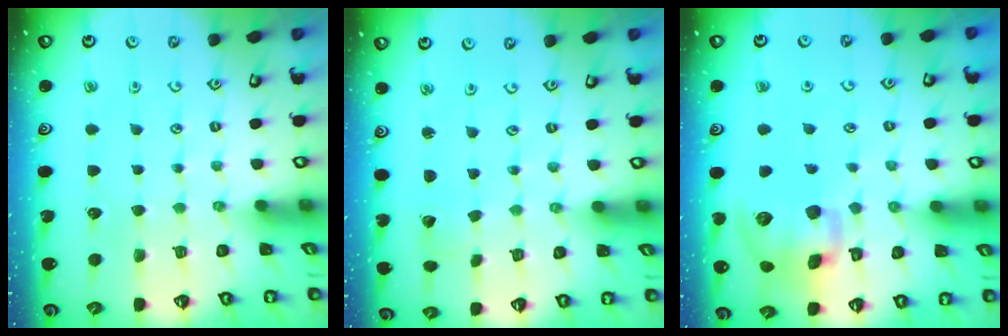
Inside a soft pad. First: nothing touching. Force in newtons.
{"total": 0.0}
{"total": 13.4, "press": 13.2, "slide": 2.0}